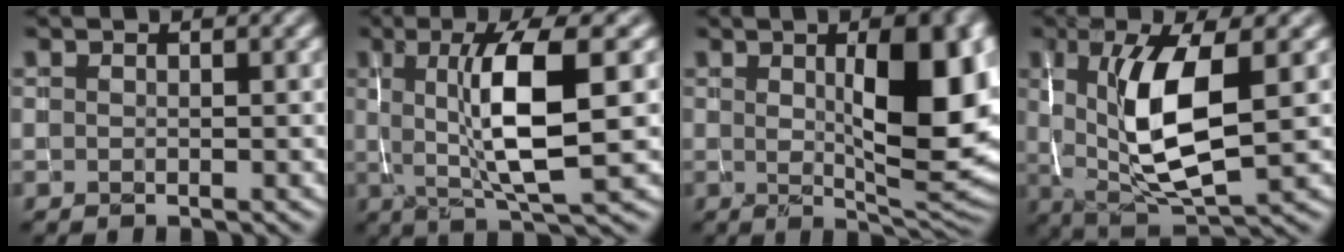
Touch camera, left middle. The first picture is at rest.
{"total": 7.9, "force": [0.6, 1.7, 7.7], "torque": [-0.126, -0.006, 0.015]}
{"total": 10.0, "force": [1.8, 2.9, 9.4], "torque": [-0.126, -0.006, 0.036]}
{"total": 8.4, "force": [0.7, 2.8, 7.9], "torque": [-0.147, -0.011, 0.016]}